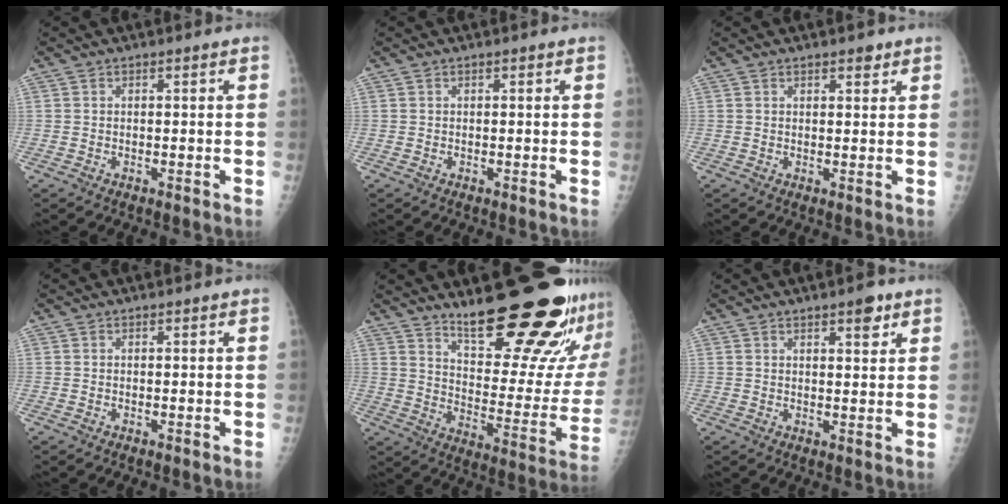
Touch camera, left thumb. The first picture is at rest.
{"total": 0.0}
{"total": 2.1, "force": [1.5, 1.0, 1.2], "torque": [-0.005, -0.007, 0.019]}
{"total": 0.0}
{"total": 24.9, "force": [19.3, 6.0, 14.6], "torque": [-0.171, -0.141, 0.272]}
{"total": 3.8, "force": [2.4, 1.4, 2.7], "torque": [-0.024, -0.013, 0.033]}